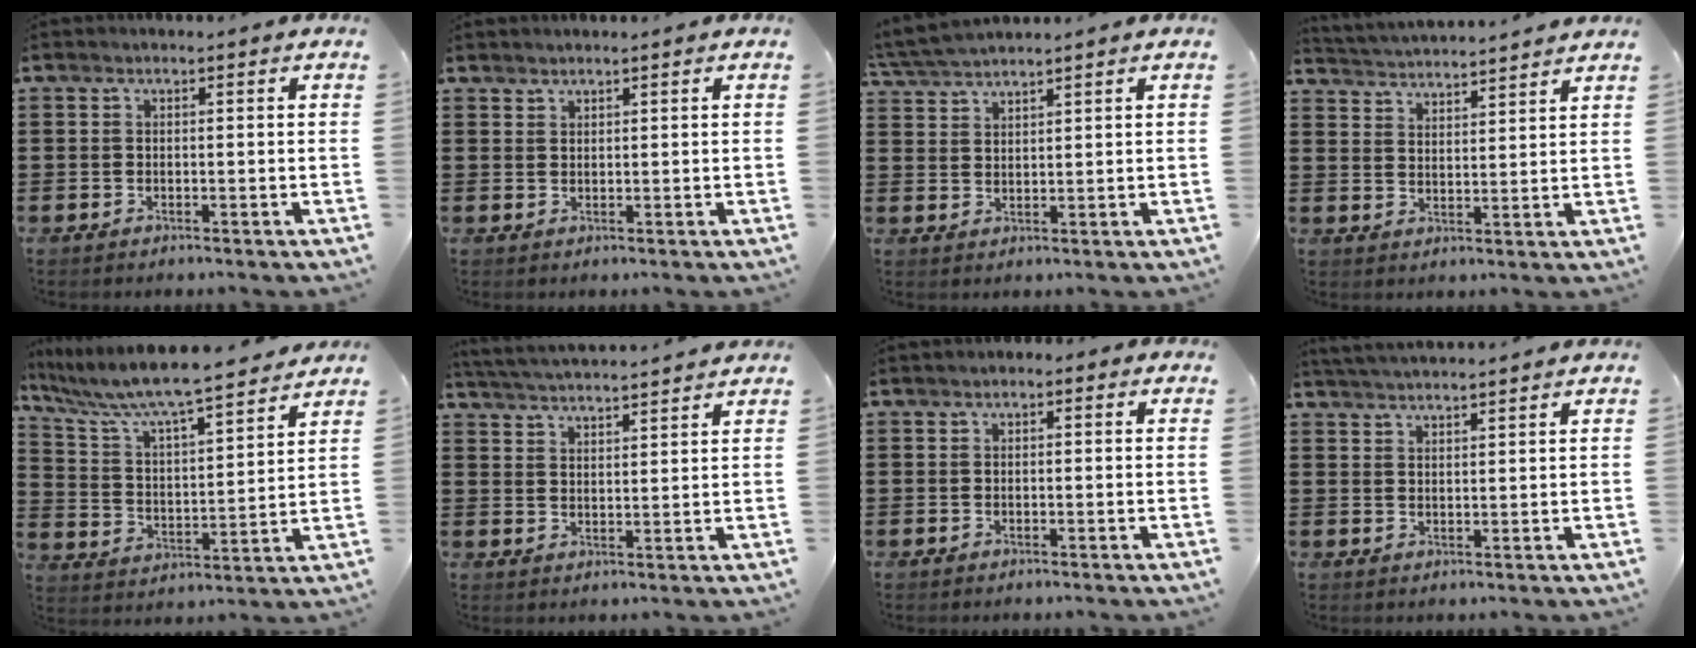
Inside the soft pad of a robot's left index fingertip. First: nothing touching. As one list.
[{"total": 1.3, "force": [1.3, 0.1, 0.0], "torque": [-0.002, -0.001, 0.027]}, {"total": 3.5, "force": [3.4, -0.1, 0.9], "torque": [-0.030, -0.006, 0.064]}, {"total": 3.5, "force": [3.4, -0.5, -0.3], "torque": [-0.009, -0.023, 0.058]}, {"total": 7.1, "force": [6.4, 0.2, 3.0], "torque": [-0.088, -0.047, 0.102]}, {"total": 3.8, "force": [3.7, -0.6, 0.2], "torque": [-0.020, -0.025, 0.063]}, {"total": 0.6, "force": [0.1, 0.5, 0.4], "torque": [-0.008, 0.005, 0.001]}, {"total": 3.1, "force": [3.0, -0.5, 0.2], "torque": [-0.013, -0.008, 0.057]}]